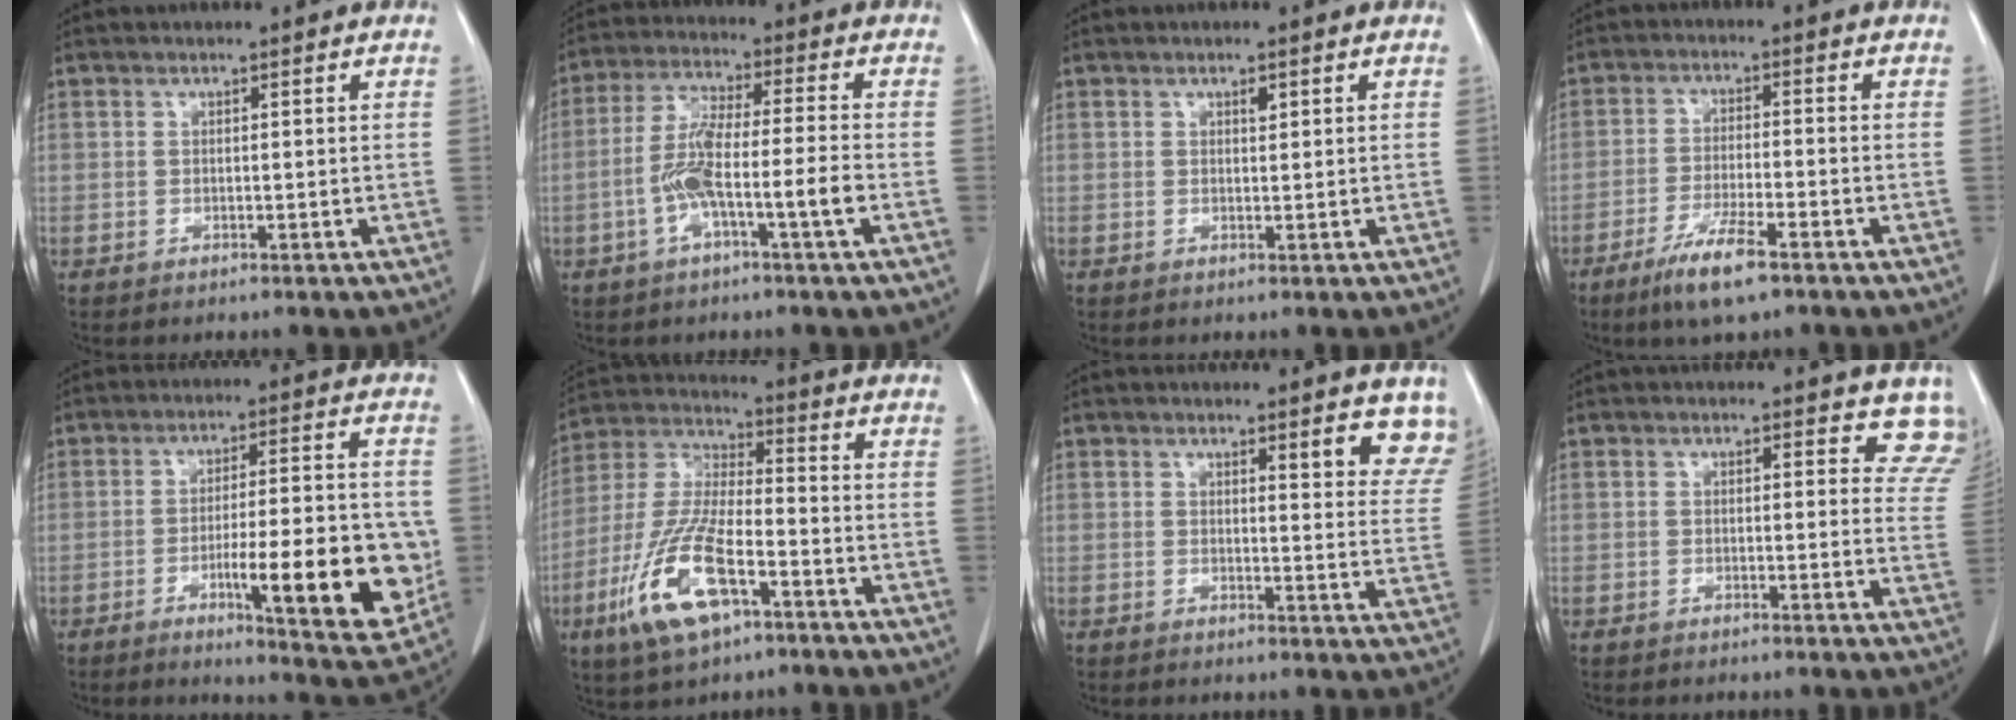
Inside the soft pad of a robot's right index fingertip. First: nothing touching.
{"total": 8.9, "force": [-2.9, 0.2, 8.4], "torque": [-0.167, 0.013, -0.055]}
{"total": 0.9, "force": [0.5, 0.4, 0.7], "torque": [-0.011, -0.002, 0.007]}
{"total": 7.5, "force": [-5.0, 0.6, 5.6], "torque": [-0.112, -0.015, -0.089]}
{"total": 15.6, "force": [-3.8, 2.7, 14.9], "torque": [-0.198, -0.004, -0.045]}
{"total": 14.3, "force": [-6.6, 4.1, 12.0], "torque": [-0.262, -0.011, -0.123]}
{"total": 7.8, "force": [6.6, 1.6, 3.8], "torque": [-0.026, -0.027, 0.054]}
{"total": 7.1, "force": [6.4, 2.8, 1.3], "torque": [0.026, -0.019, 0.039]}